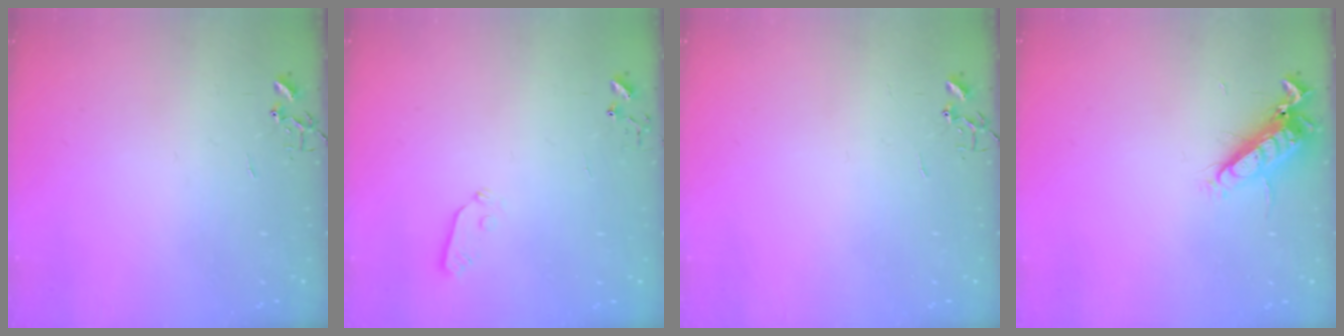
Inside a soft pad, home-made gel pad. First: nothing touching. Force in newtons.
{"total": 3.7, "press": 3.7, "slide": 0.4}
{"total": 0.0}
{"total": 13.5, "press": 13.3, "slide": 1.9}